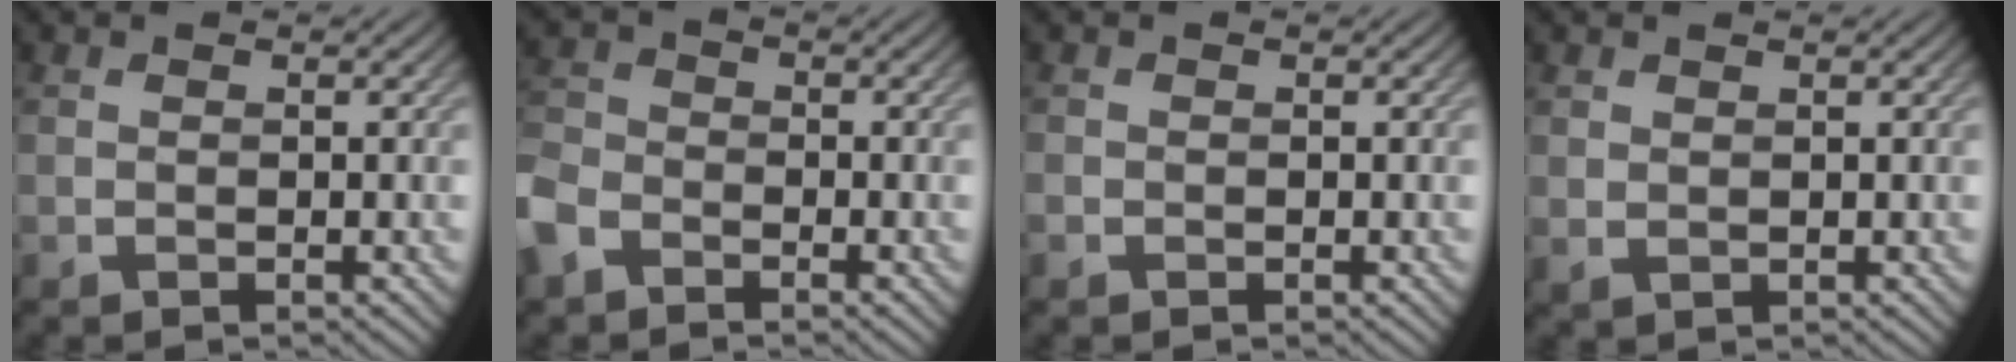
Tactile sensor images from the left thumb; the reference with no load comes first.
{"total": 5.5, "force": [-3.6, 3.4, 2.4], "torque": [-0.069, -0.005, -0.090]}
{"total": 0.6, "force": [-0.4, 0.5, 0.0], "torque": [0.001, -0.002, -0.010]}
{"total": 0.8, "force": [0.6, 0.4, 0.3], "torque": [-0.009, -0.003, 0.015]}